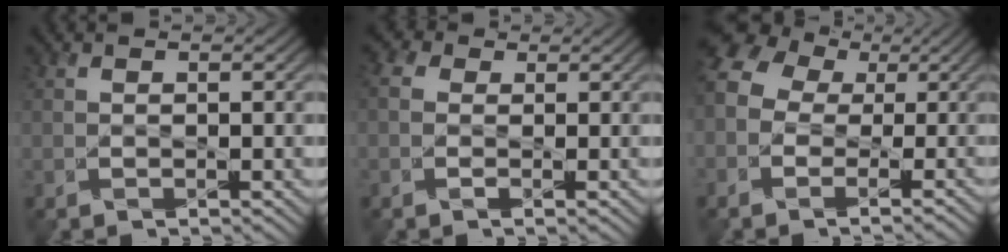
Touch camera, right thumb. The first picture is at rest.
{"total": 2.8, "force": [0.2, 2.2, 1.7], "torque": [-0.042, 0.001, -0.006]}
{"total": 9.6, "force": [-1.0, 7.9, 5.4], "torque": [-0.137, 0.002, -0.032]}